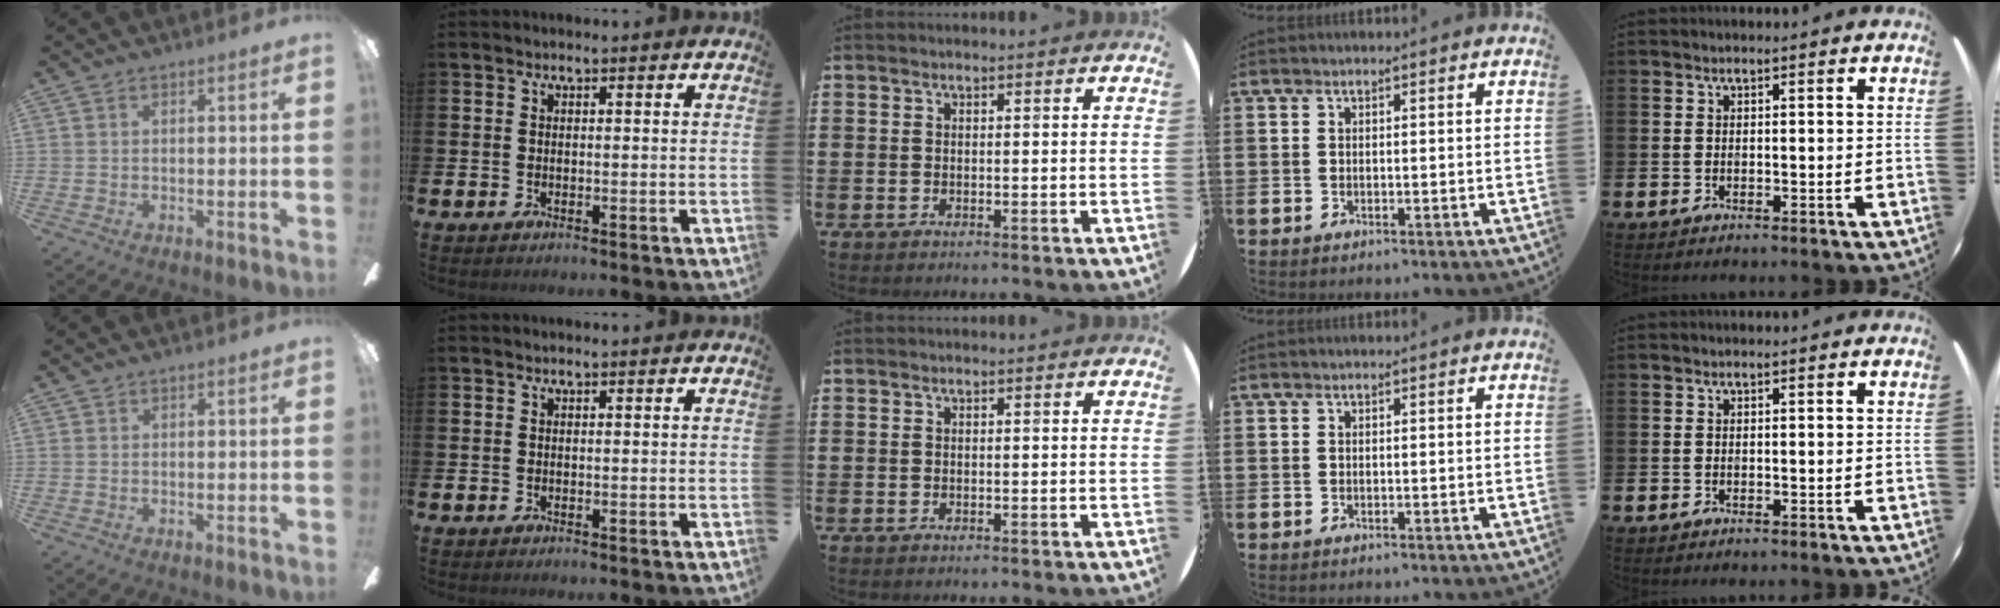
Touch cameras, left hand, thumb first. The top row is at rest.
{}